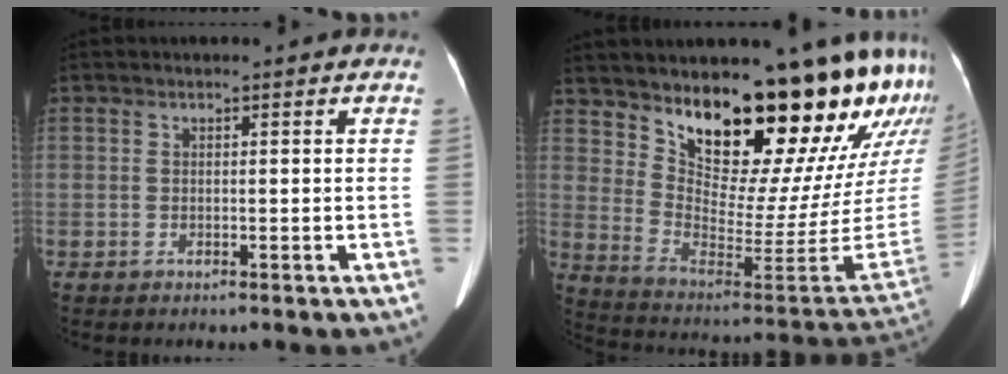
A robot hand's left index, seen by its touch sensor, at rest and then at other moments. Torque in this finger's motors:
{"motor_torque": [1.01, -1.13, 1.05, 0.21]}